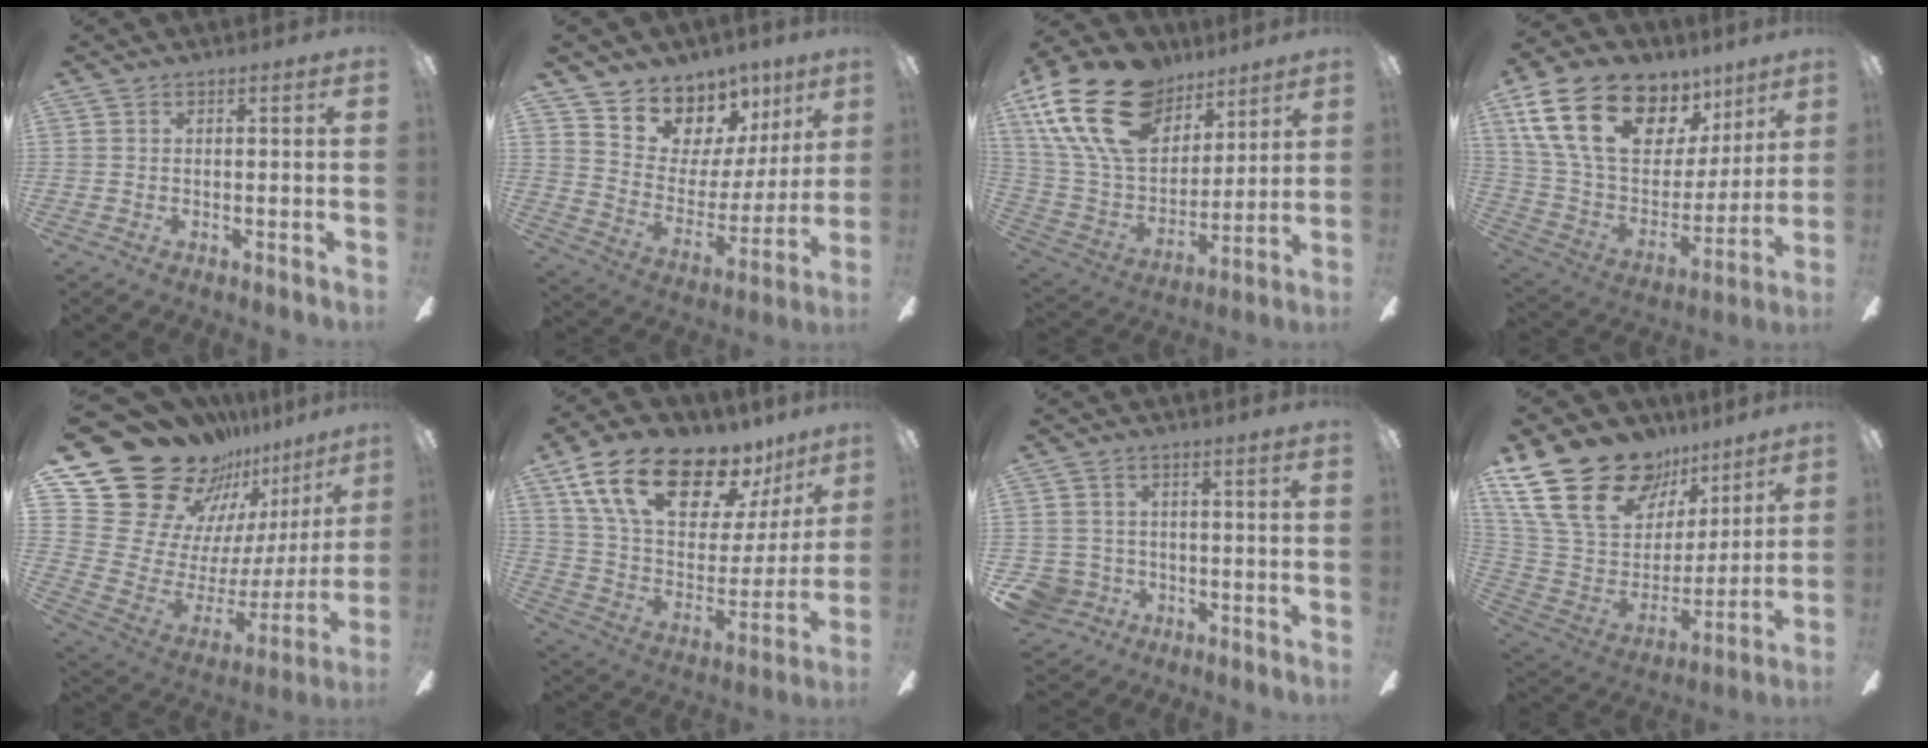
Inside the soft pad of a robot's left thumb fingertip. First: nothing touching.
{"total": 10.9, "force": [8.4, 6.9, 1.4], "torque": [-0.038, -0.079, 0.157]}
{"total": 24.3, "force": [14.1, 14.4, 13.5], "torque": [-0.271, -0.066, 0.255]}
{"total": 24.5, "force": [13.6, 14.7, 14.3], "torque": [-0.260, -0.066, 0.253]}
{"total": 25.9, "force": [20.0, 13.9, 8.7], "torque": [-0.126, -0.168, 0.399]}
{"total": 22.5, "force": [15.5, 10.2, 12.7], "torque": [-0.216, -0.093, 0.272]}
{"total": 5.7, "force": [-1.9, 5.3, 1.0], "torque": [-0.035, 0.012, -0.037]}
{"total": 27.1, "force": [16.3, 16.5, 14.0], "torque": [-0.265, -0.090, 0.323]}